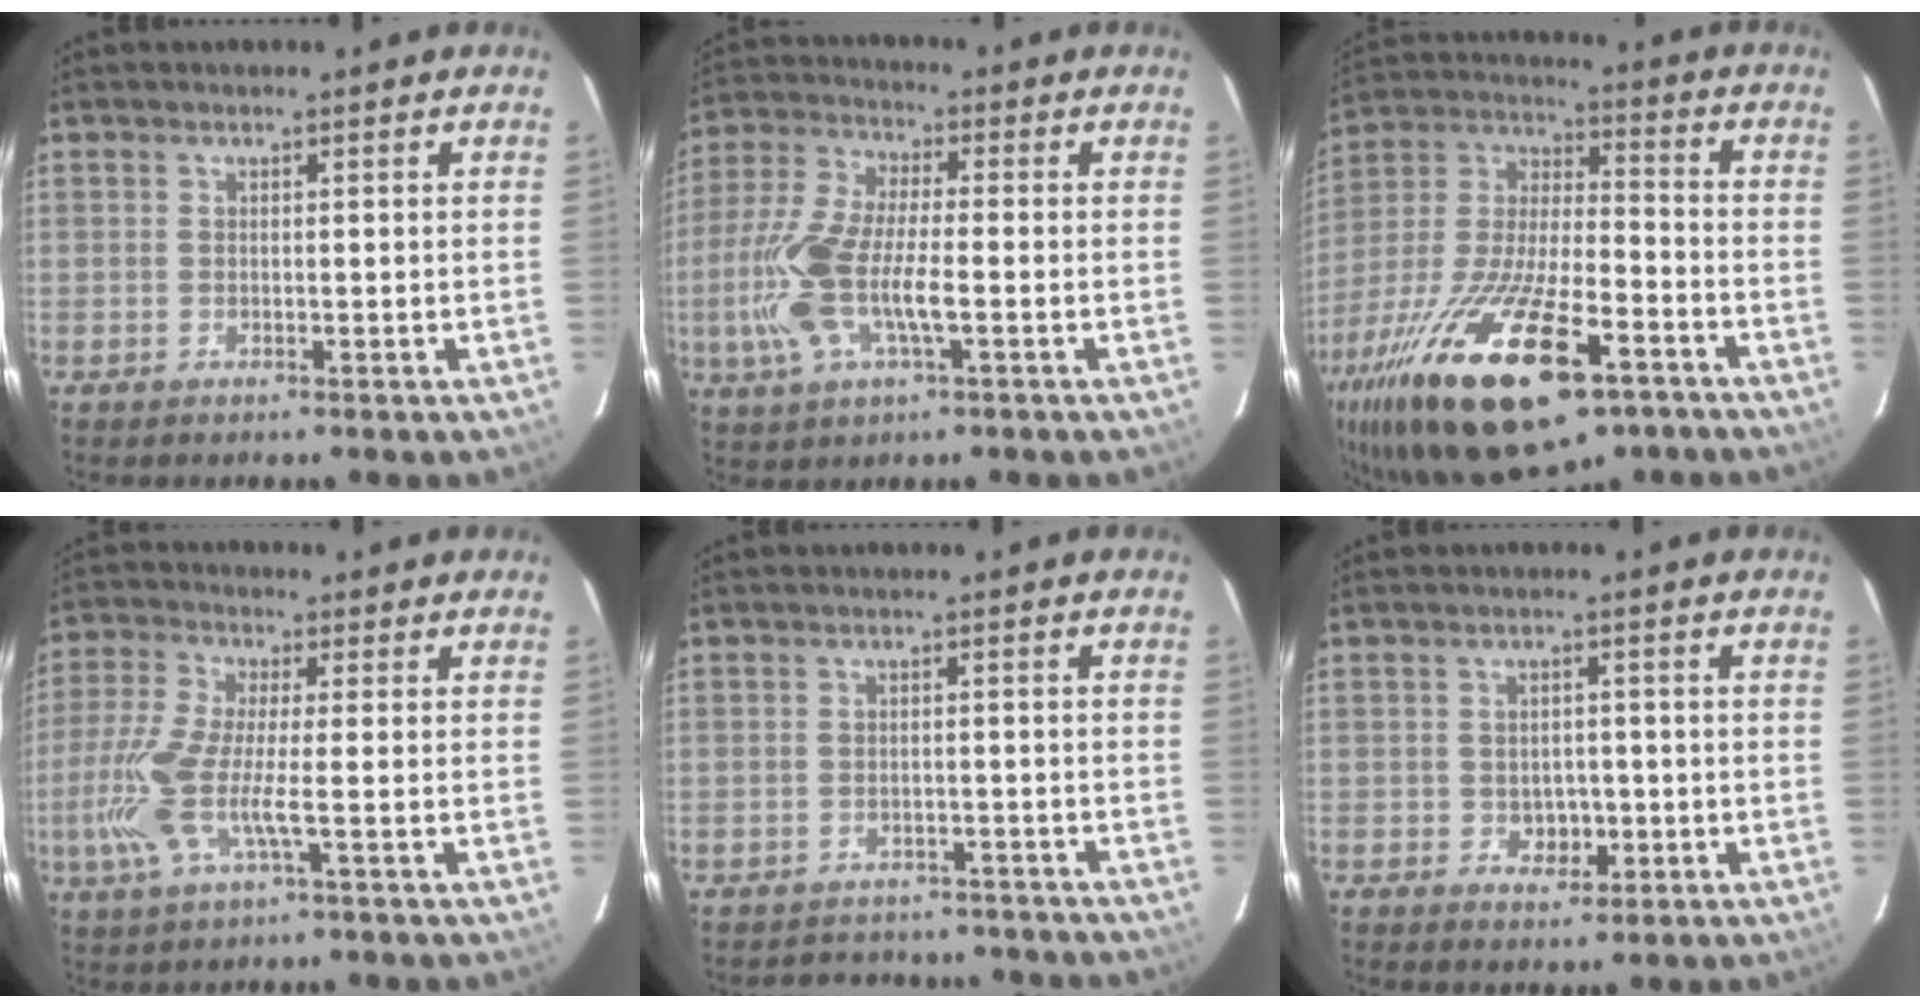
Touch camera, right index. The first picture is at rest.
{"total": 13.7, "force": [-3.0, 4.5, 12.6], "torque": [-0.274, -0.001, -0.061]}
{"total": 28.8, "force": [-16.8, 10.0, 21.1], "torque": [-0.419, -0.046, -0.281]}
{"total": 10.0, "force": [-2.5, 1.5, 9.6], "torque": [-0.217, -0.006, -0.048]}
{"total": 12.0, "force": [-10.6, 4.8, 3.1], "torque": [-0.063, 0.016, -0.125]}
{"total": 3.8, "force": [-1.2, 3.2, 1.6], "torque": [-0.031, 0.007, -0.006]}